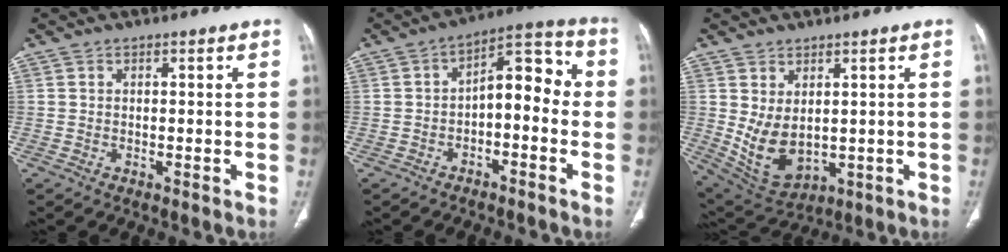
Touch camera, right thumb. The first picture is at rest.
{"total": 9.8, "force": [-1.7, 5.4, 8.0], "torque": [-0.082, 0.050, -0.037]}
{"total": 9.3, "force": [0.6, 5.8, 7.2], "torque": [-0.120, -0.014, 0.042]}